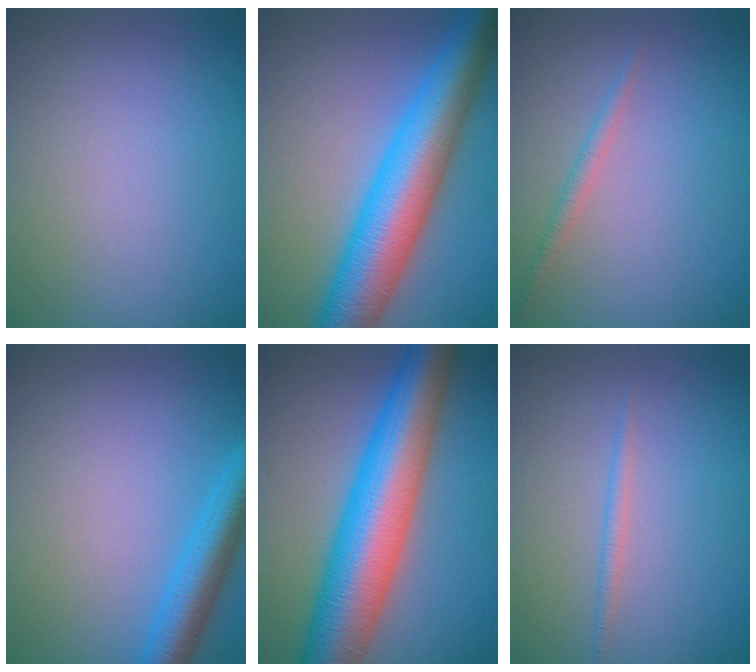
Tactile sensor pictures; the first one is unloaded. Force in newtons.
{"total": 9.5, "press": 9.5, "slide": 0.1}
{"total": 1.1, "press": 1.1, "slide": 0.0}
{"total": 4.3, "press": 4.3, "slide": 0.1}
{"total": 11.0, "press": 11.0, "slide": 0.2}
{"total": 0.9, "press": 0.9, "slide": 0.0}